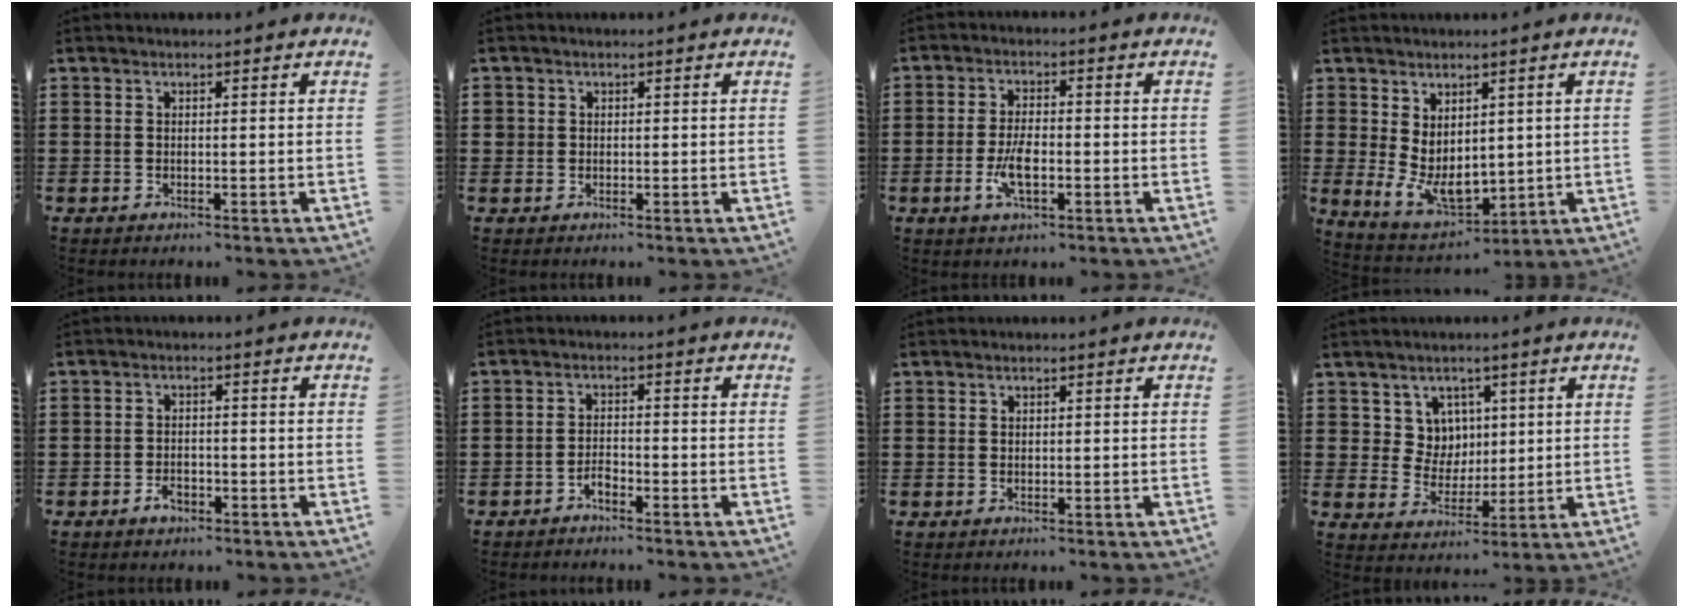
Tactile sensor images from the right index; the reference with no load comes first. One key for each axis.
{"total": 1.3, "fx": 0.4, "fy": 1.2, "fz": 0.1, "tx": -0.005, "ty": 0.006, "tz": 0.007}
{"total": 5.2, "fx": -1.4, "fy": 2.1, "fz": 4.6, "tx": -0.098, "ty": -0.001, "tz": -0.030}
{"total": 6.5, "fx": 1.1, "fy": 4.5, "fz": 4.5, "tx": -0.098, "ty": -0.004, "tz": 0.022}
{"total": 2.1, "fx": -1.3, "fy": 1.2, "fz": 1.1, "tx": -0.022, "ty": 0.000, "tz": -0.027}
{"total": 2.0, "fx": -1.6, "fy": 0.7, "fz": 0.9, "tx": -0.022, "ty": 0.002, "tz": -0.033}
{"total": 0.5, "fx": 0.3, "fy": 0.4, "fz": 0.1, "tx": -0.003, "ty": 0.003, "tz": 0.006}
{"total": 6.2, "fx": 2.7, "fy": 5.5, "fz": 1.3, "tx": -0.055, "ty": 0.011, "tz": 0.052}